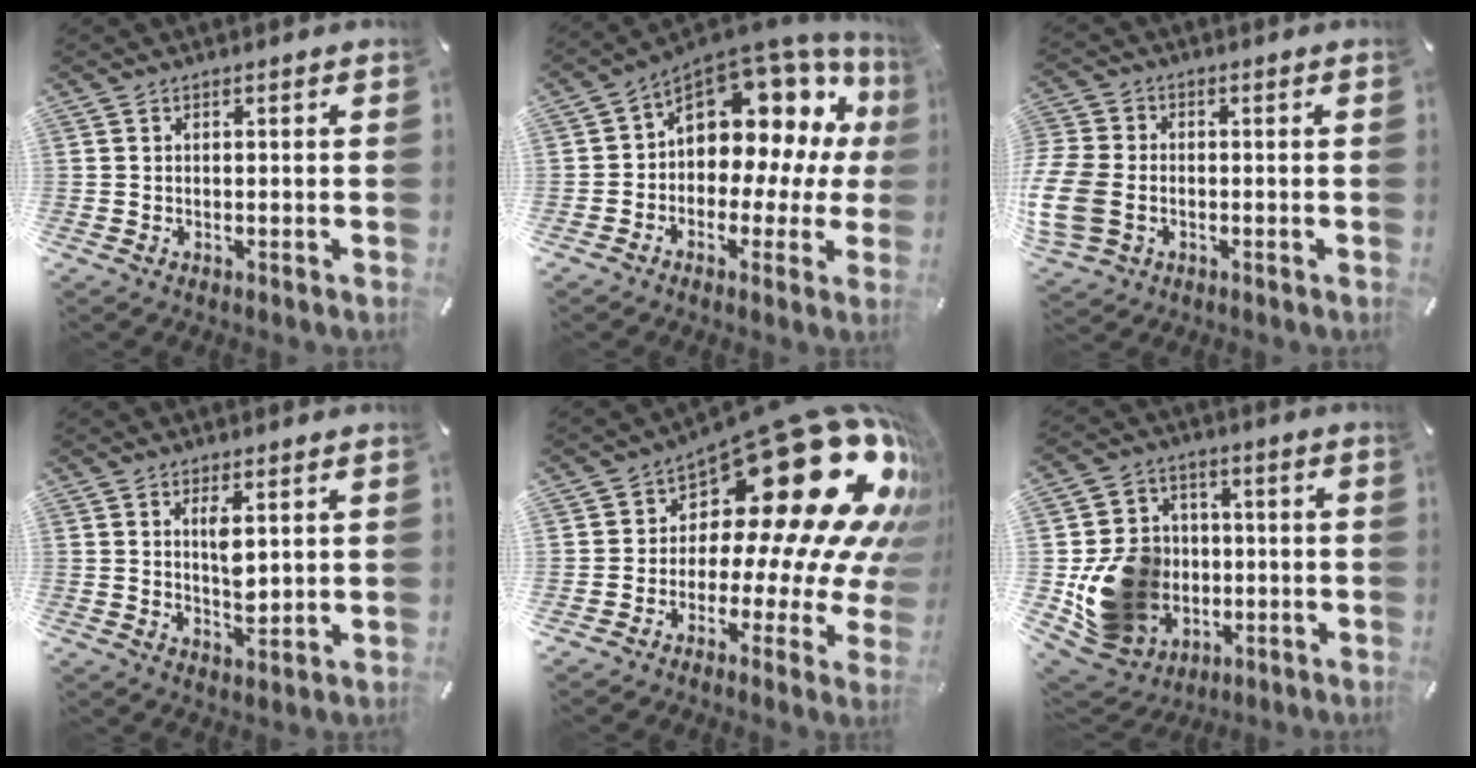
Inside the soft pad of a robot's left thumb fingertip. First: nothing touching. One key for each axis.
{"total": 12.6, "fx": 5.4, "fy": 8.7, "fz": 7.4, "tx": -0.099, "ty": -0.061, "tz": 0.091}
{"total": 10.3, "fx": -2.1, "fy": 8.3, "fz": 5.7, "tx": -0.130, "ty": 0.015, "tz": -0.035}
{"total": 5.1, "fx": 2.2, "fy": 2.1, "fz": 4.1, "tx": -0.064, "ty": -0.015, "tz": 0.033}
{"total": 30.9, "fx": 13.6, "fy": 14.0, "fz": 24.0, "tx": -0.325, "ty": -0.134, "tz": 0.254}
{"total": 15.9, "fx": -2.4, "fy": 14.2, "fz": 6.6, "tx": -0.120, "ty": 0.010, "tz": -0.028}